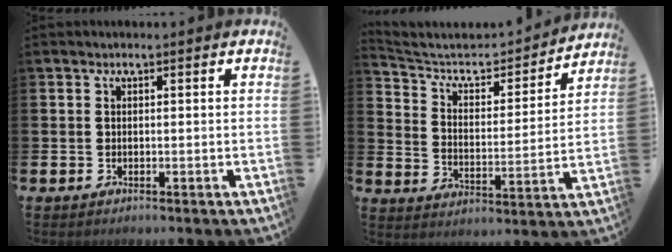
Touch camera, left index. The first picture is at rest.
{"total": 6.5, "force": [5.7, 2.4, 1.8], "torque": [-0.062, -0.046, 0.091]}